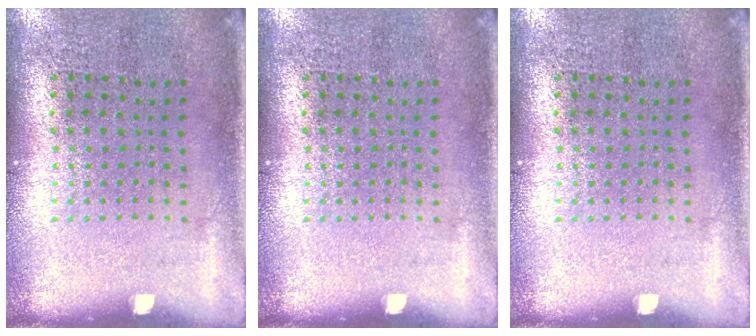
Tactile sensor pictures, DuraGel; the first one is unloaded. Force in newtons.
{"total": 0.0}
{"total": 0.0}